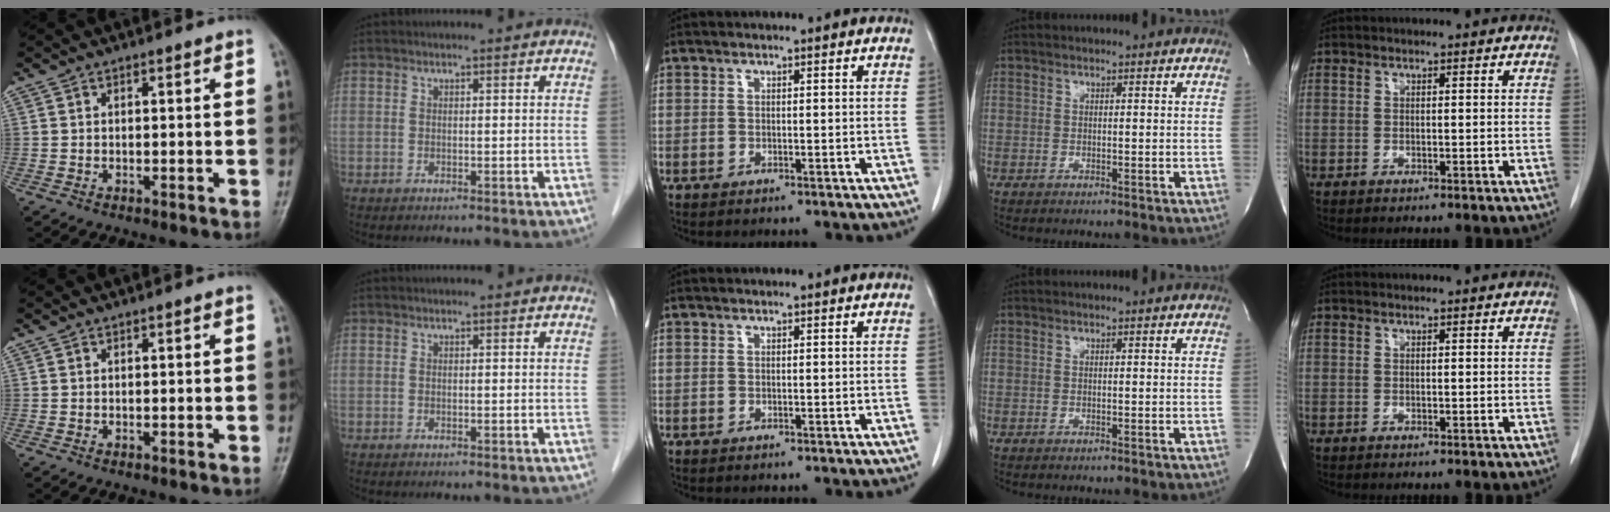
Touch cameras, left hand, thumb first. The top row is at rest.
{}